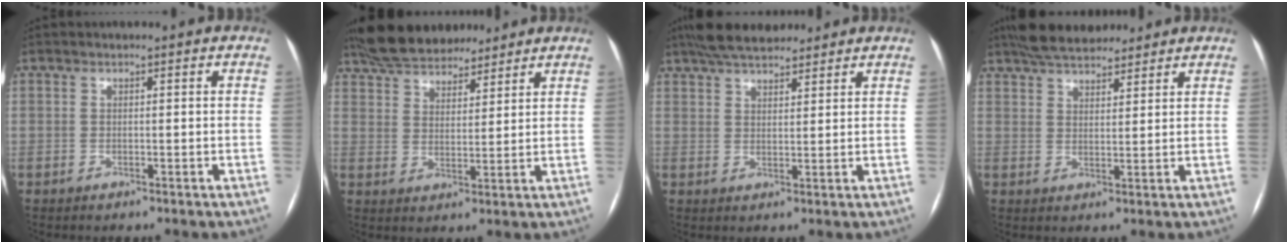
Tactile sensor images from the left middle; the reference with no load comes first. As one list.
[{"total": 12.6, "force": [11.1, 4.1, 4.3], "torque": [-0.073, 0.027, 0.186]}, {"total": 9.8, "force": [8.3, 2.8, 4.2], "torque": [-0.065, 0.028, 0.136]}, {"total": 10.3, "force": [9.0, 3.2, 3.9], "torque": [-0.058, 0.024, 0.143]}]